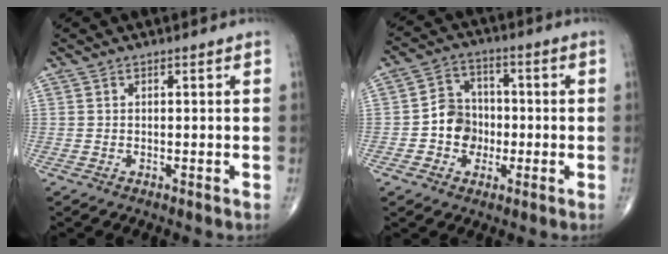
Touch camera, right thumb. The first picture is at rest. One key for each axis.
{"total": 7.7, "fx": -1.6, "fy": 6.8, "fz": 3.3, "tx": -0.017, "ty": 0.025, "tz": -0.036}